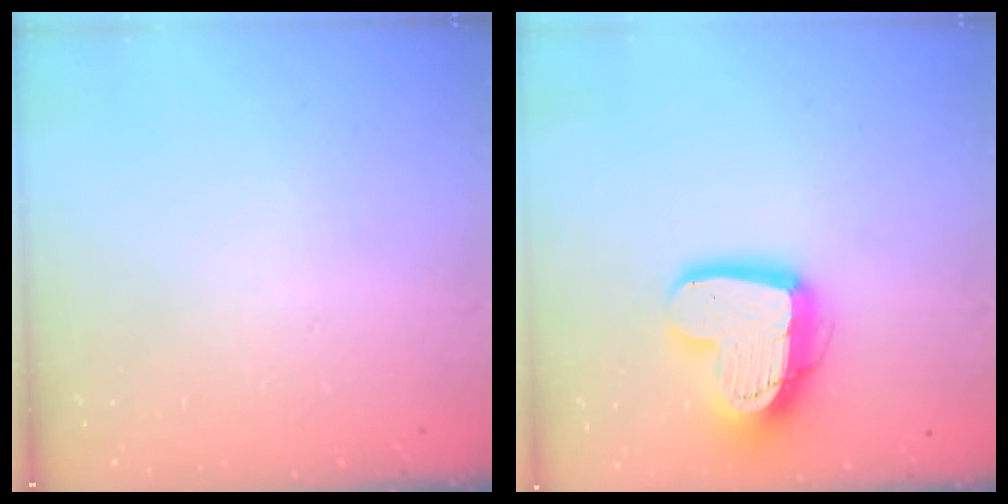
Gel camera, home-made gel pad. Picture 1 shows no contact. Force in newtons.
{"total": 15.5, "press": 15.4, "slide": 1.4}